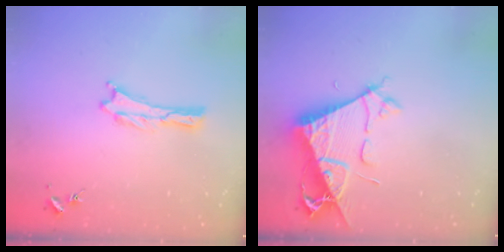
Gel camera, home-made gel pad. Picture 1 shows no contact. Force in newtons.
{"total": 7.7, "press": 7.7, "slide": 0.8}